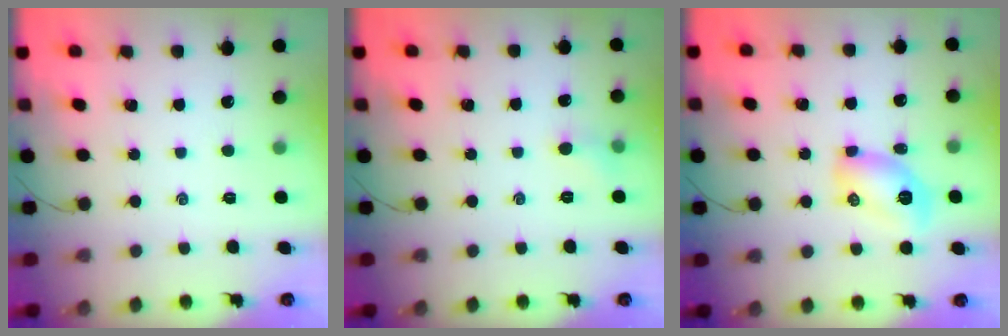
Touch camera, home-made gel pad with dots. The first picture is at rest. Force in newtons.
{"total": 3.9, "press": 3.6, "slide": 1.4}
{"total": 7.8, "press": 7.7, "slide": 1.4}